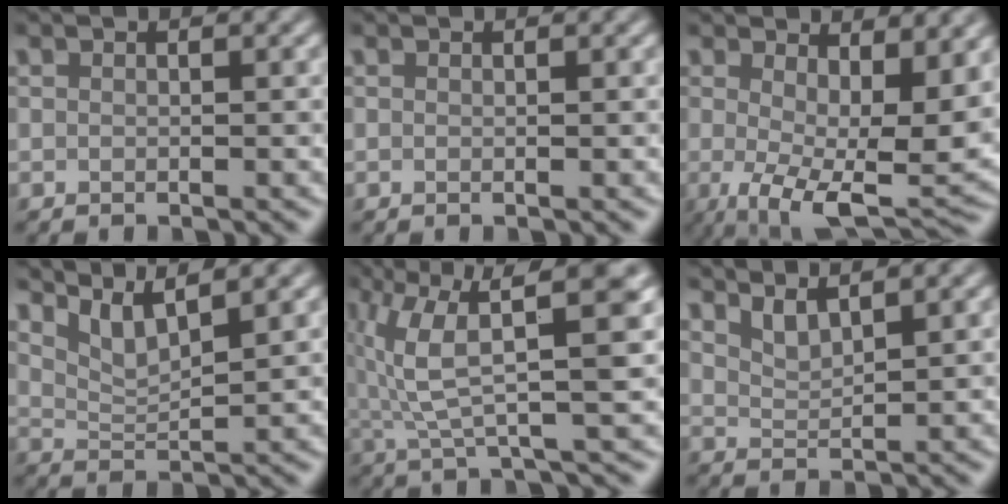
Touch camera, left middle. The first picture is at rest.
{"total": 0.0}
{"total": 11.2, "force": [0.3, 4.7, 10.1], "torque": [-0.154, -0.020, 0.016]}
{"total": 3.6, "force": [2.9, 0.6, 2.0], "torque": [-0.041, 0.000, 0.060]}
{"total": 7.6, "force": [1.9, 1.7, 7.2], "torque": [-0.143, 0.008, 0.035]}
{"total": 2.1, "force": [1.8, 0.3, 0.9], "torque": [-0.016, -0.004, 0.037]}